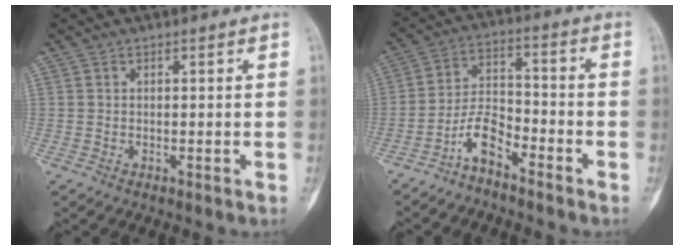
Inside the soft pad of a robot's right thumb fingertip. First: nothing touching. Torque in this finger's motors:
{"motor_torque": [-0.04, 0.25, 0.66, -0.47, 0.04]}